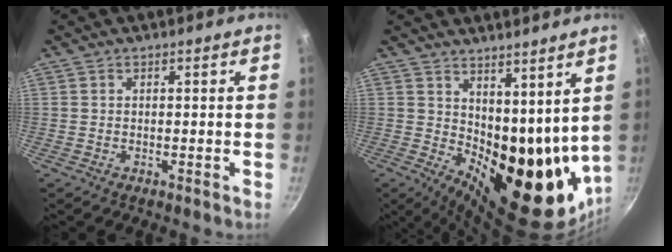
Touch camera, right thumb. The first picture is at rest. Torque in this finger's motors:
{"motor_torque": [-1.21, 2.35, 1.39, 0.32, 0.24]}